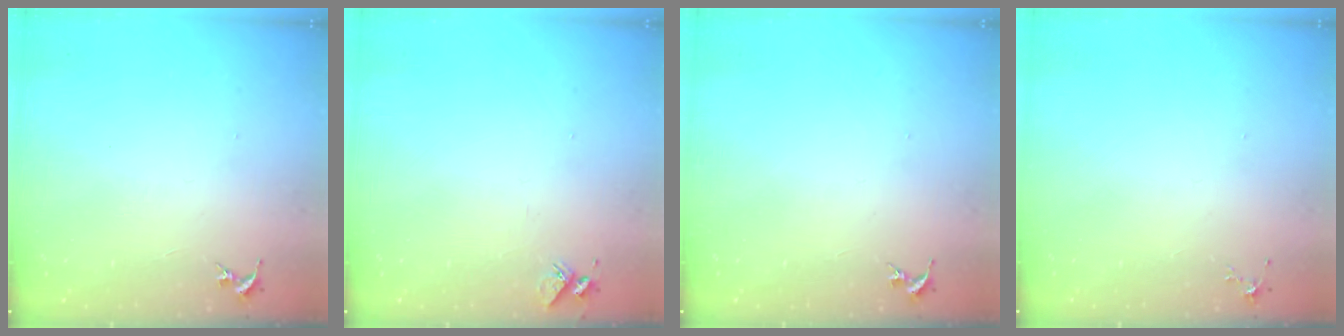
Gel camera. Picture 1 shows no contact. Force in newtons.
{"total": 5.4, "press": 5.3, "slide": 0.6}
{"total": 0.0}
{"total": 4.5, "press": 4.4, "slide": 0.6}